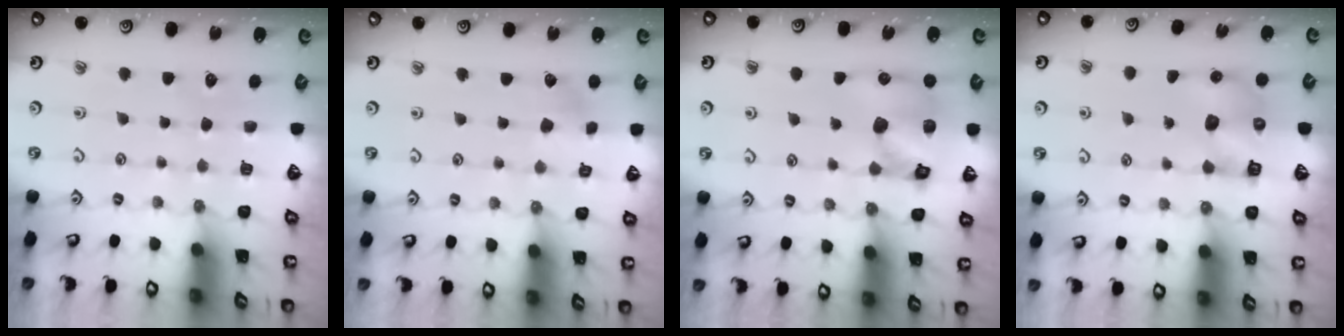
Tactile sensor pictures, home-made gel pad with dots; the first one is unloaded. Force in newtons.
{"total": 3.4, "press": 3.4, "slide": 0.5}
{"total": 12.9, "press": 12.7, "slide": 1.8}
{"total": 6.1, "press": 6.1, "slide": 1.0}